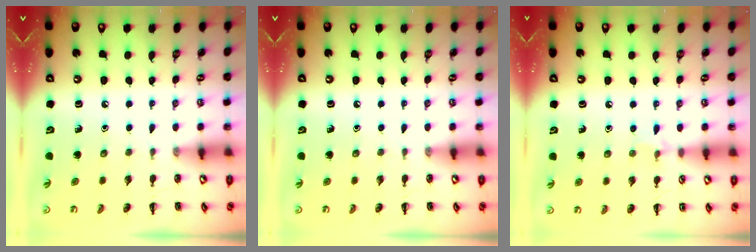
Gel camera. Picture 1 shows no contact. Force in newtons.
{"total": 0.0}
{"total": 5.1, "press": 4.8, "slide": 1.7}